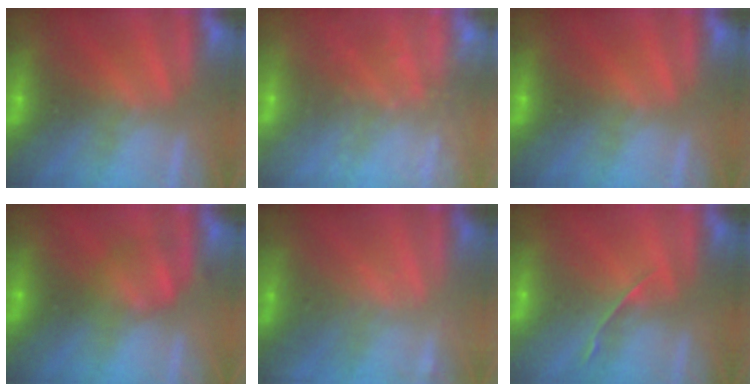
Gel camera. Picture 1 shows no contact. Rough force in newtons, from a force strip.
{"total": 8.0}
{"total": 0.0}
{"total": 2.5}
{"total": 1.9}
{"total": 1.4}